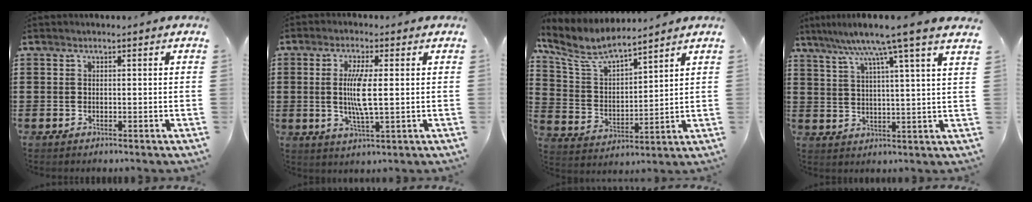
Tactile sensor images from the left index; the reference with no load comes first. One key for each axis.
{"total": 6.3, "fx": 0.4, "fy": 1.1, "fz": 6.2, "tx": -0.131, "ty": -0.006, "tz": -0.001}
{"total": 7.6, "fx": 6.6, "fy": 1.7, "fz": 3.5, "tx": -0.097, "ty": -0.030, "tz": 0.115}
{"total": 8.3, "fx": 6.5, "fy": -1.3, "fz": 5.0, "tx": -0.114, "ty": -0.034, "tz": 0.102}